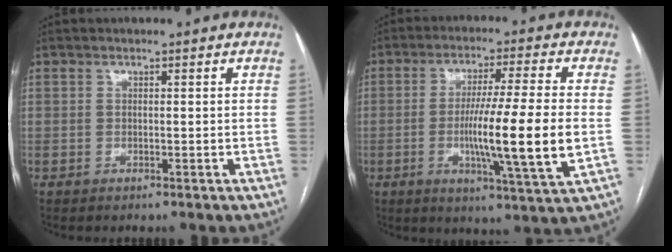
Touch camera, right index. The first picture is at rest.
{"total": 13.9, "force": [-1.9, -0.8, 13.7], "torque": [-0.236, -0.020, -0.040]}